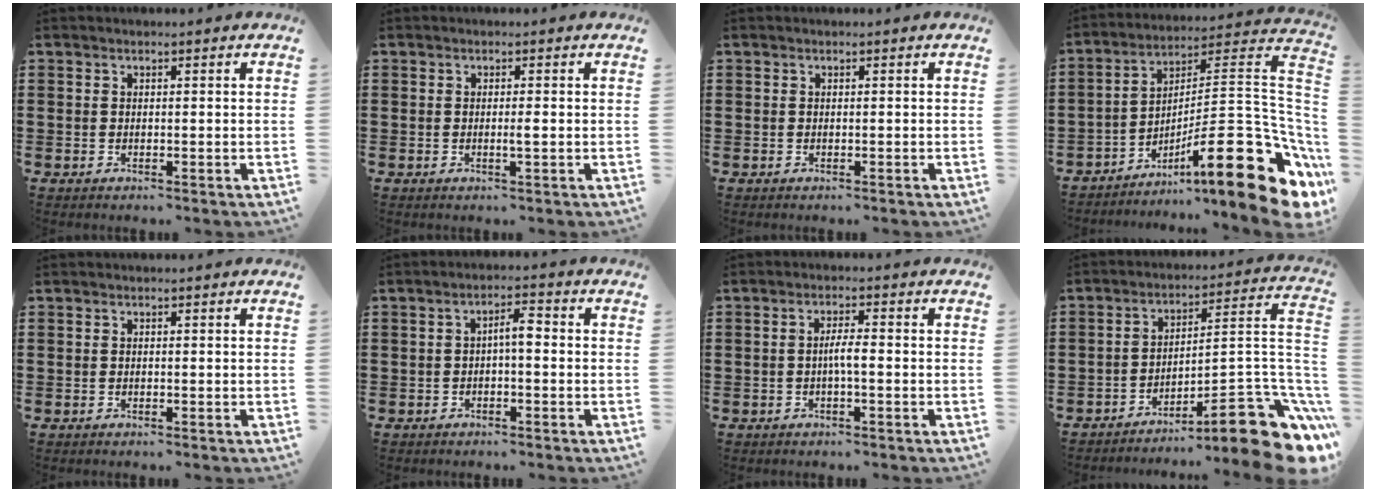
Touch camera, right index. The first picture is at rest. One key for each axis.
{"total": 1.2, "fx": -0.2, "fy": 0.0, "fz": 1.2, "tx": -0.022, "ty": -0.002, "tz": -0.004}
{"total": 0.0}
{"total": 18.9, "fx": -7.9, "fy": 4.2, "fz": 16.7, "tx": -0.243, "ty": 0.001, "tz": -0.129}
{"total": 0.0}
{"total": 2.9, "fx": -0.5, "fy": 0.8, "fz": 2.8, "tx": -0.052, "ty": 0.008, "tz": -0.012}
{"total": 2.6, "fx": -0.6, "fy": 0.3, "fz": 2.5, "tx": -0.052, "ty": -0.003, "tz": -0.013}
{"total": 11.9, "fx": -7.2, "fy": 2.7, "fz": 9.1, "tx": -0.116, "ty": -0.003, "tz": -0.127}